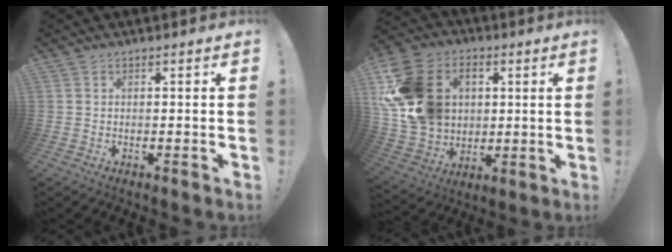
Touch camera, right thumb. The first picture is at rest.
{"total": 20.6, "force": [3.6, 16.6, 11.6], "torque": [-0.213, -0.004, 0.085]}